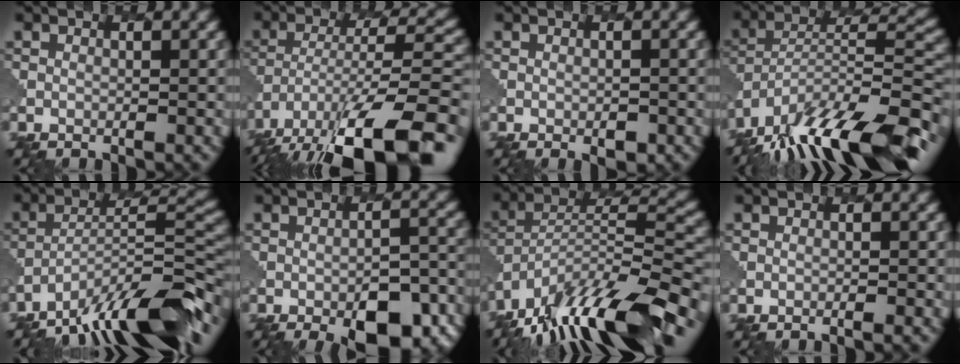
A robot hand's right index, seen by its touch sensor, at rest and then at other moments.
{"total": 15.9, "force": [-10.9, 4.8, 10.5], "torque": [-0.201, -0.009, -0.175]}
{"total": 1.1, "force": [-0.4, 0.7, 0.7], "torque": [-0.010, -0.001, -0.004]}
{"total": 15.2, "force": [-11.1, 4.2, 9.5], "torque": [-0.173, 0.014, -0.187]}
{"total": 12.5, "force": [-8.6, 2.9, 8.6], "torque": [-0.135, 0.007, -0.155]}
{"total": 8.5, "force": [-5.2, 2.9, 6.1], "torque": [-0.080, -0.003, -0.066]}
{"total": 14.7, "force": [-10.5, 4.1, 9.4], "torque": [-0.175, 0.023, -0.183]}
{"total": 0.9, "force": [-0.8, 0.1, 0.5], "torque": [0.005, 0.004, -0.016]}